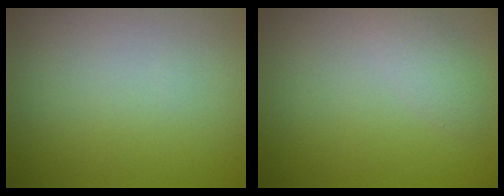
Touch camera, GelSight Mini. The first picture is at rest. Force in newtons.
{"total": 1.7, "press": 1.7, "slide": 0.1}